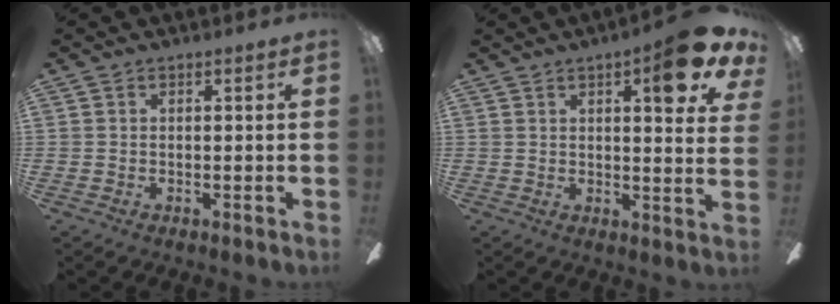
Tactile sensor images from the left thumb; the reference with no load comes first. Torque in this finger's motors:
{"motor_torque": [0.18, 0.18, 0.89, -0.66, 0.21]}